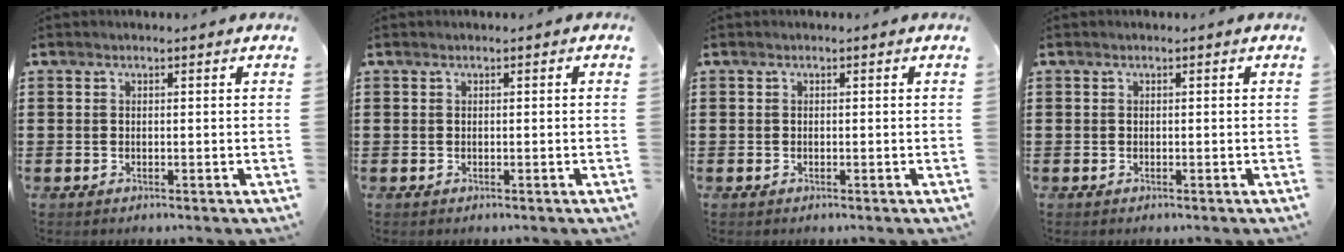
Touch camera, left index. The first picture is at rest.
{"total": 0.0}
{"total": 0.0}
{"total": 0.0}